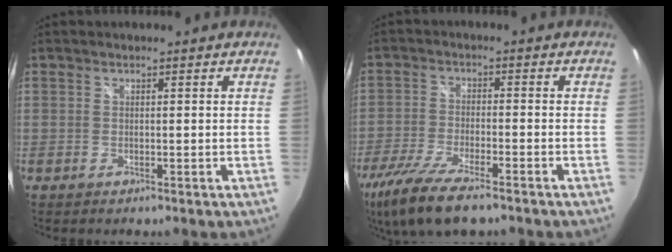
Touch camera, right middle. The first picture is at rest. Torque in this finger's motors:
{"motor_torque": [1.09, -1.05, 0.19, 0.13]}